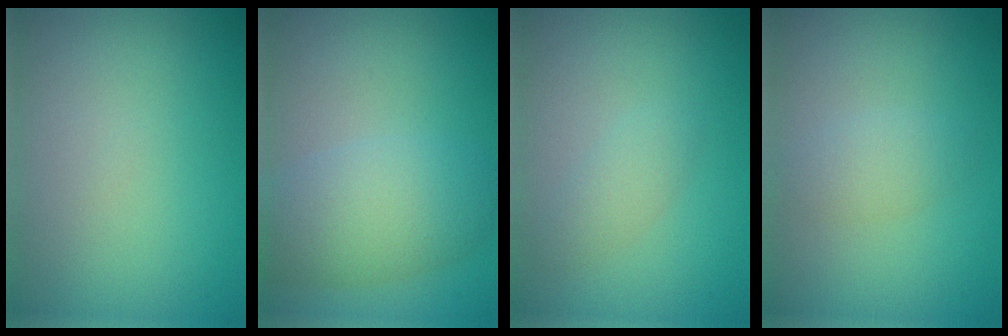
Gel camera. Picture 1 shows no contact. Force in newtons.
{"total": 5.1, "press": 5.1, "slide": 0.2}
{"total": 1.3, "press": 1.3, "slide": 0.0}
{"total": 1.7, "press": 1.7, "slide": 0.0}